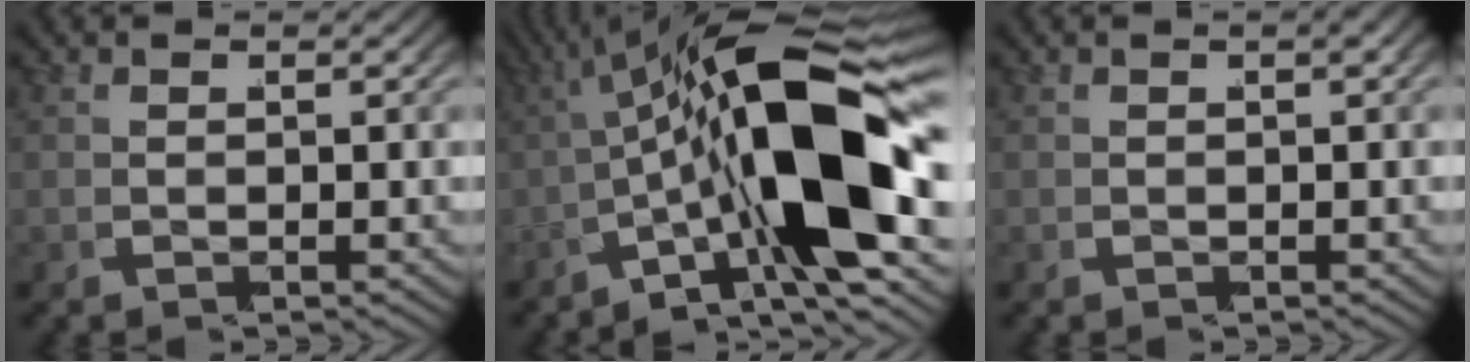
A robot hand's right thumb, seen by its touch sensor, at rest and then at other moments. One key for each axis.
{"total": 14.6, "fx": -2.0, "fy": 6.3, "fz": 13.1, "tx": -0.220, "ty": -0.005, "tz": -0.039}
{"total": 1.6, "fx": 0.7, "fy": 0.7, "fz": 1.3, "tx": -0.007, "ty": 0.008, "tz": 0.006}